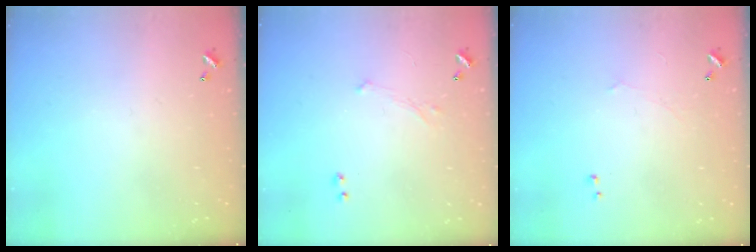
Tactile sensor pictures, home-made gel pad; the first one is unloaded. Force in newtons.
{"total": 0.7, "press": 0.3, "slide": 0.6}
{"total": 0.7, "press": 0.1, "slide": 0.7}